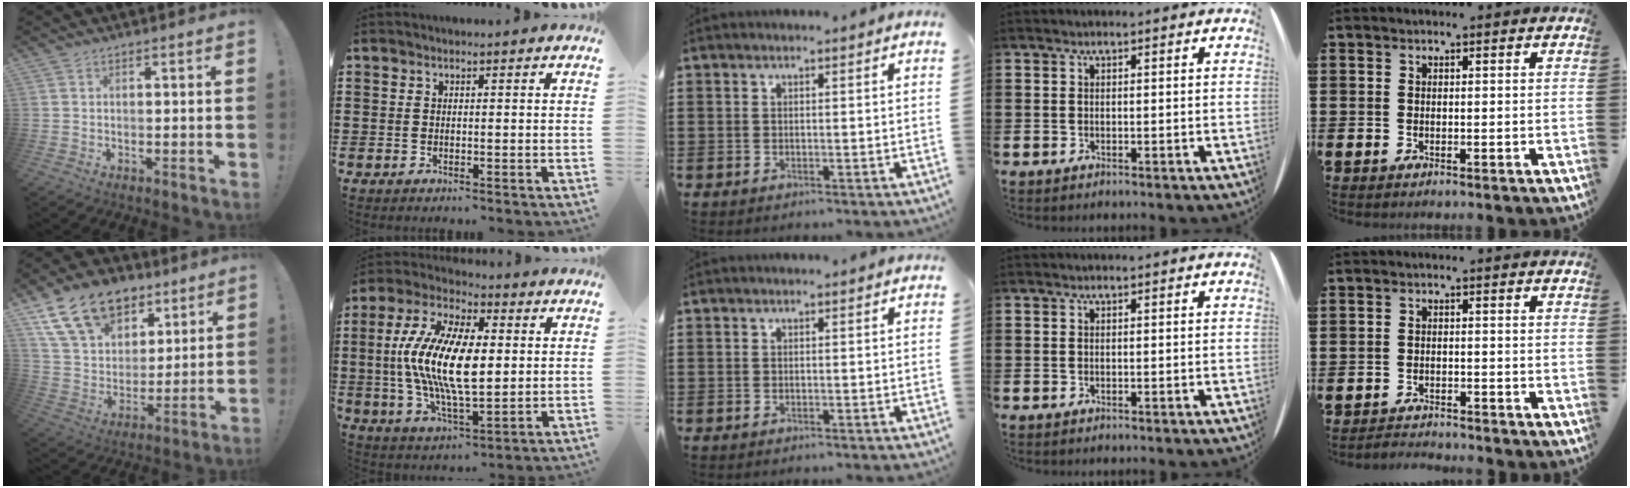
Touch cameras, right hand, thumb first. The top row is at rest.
{"thumb": {"total": 19.1, "force": [11.3, 12.5, 8.9], "torque": [-0.148, -0.058, 0.220]}, "index": {"total": 14.6, "force": [0.4, 6.2, 13.2], "torque": [-0.289, -0.006, 0.003]}, "little": {"total": 1.8, "force": [-1.7, -0.1, -0.2], "torque": [-0.002, 0.004, -0.038]}}